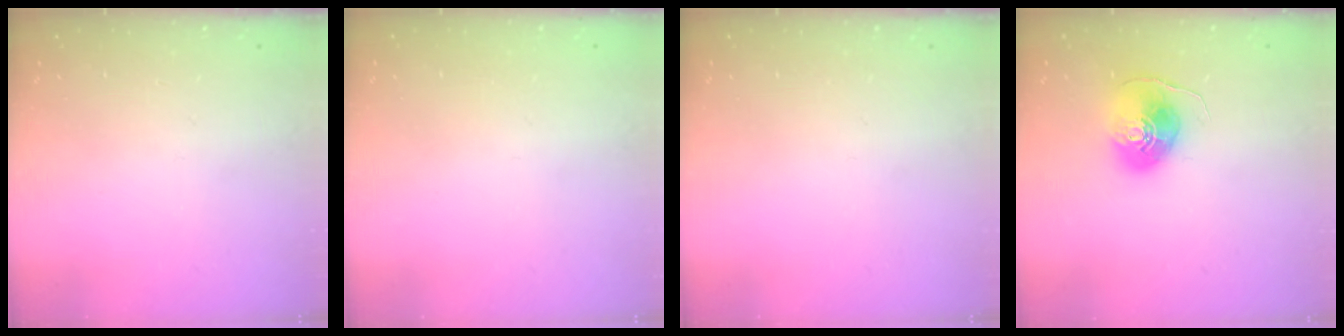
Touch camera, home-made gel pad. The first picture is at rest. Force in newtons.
{"total": 0.7, "press": 0.7, "slide": 0.3}
{"total": 0.0}
{"total": 8.5, "press": 8.4, "slide": 1.2}